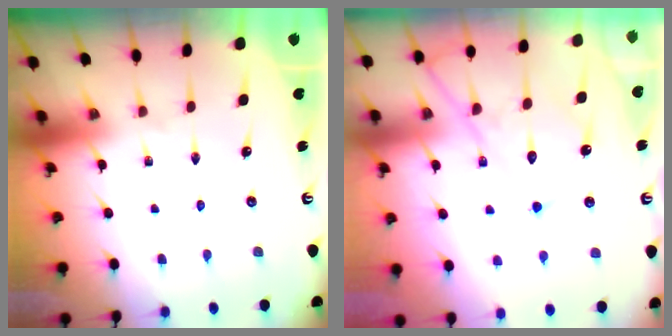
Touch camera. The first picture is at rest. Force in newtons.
{"total": 14.7, "press": 14.6, "slide": 1.6}